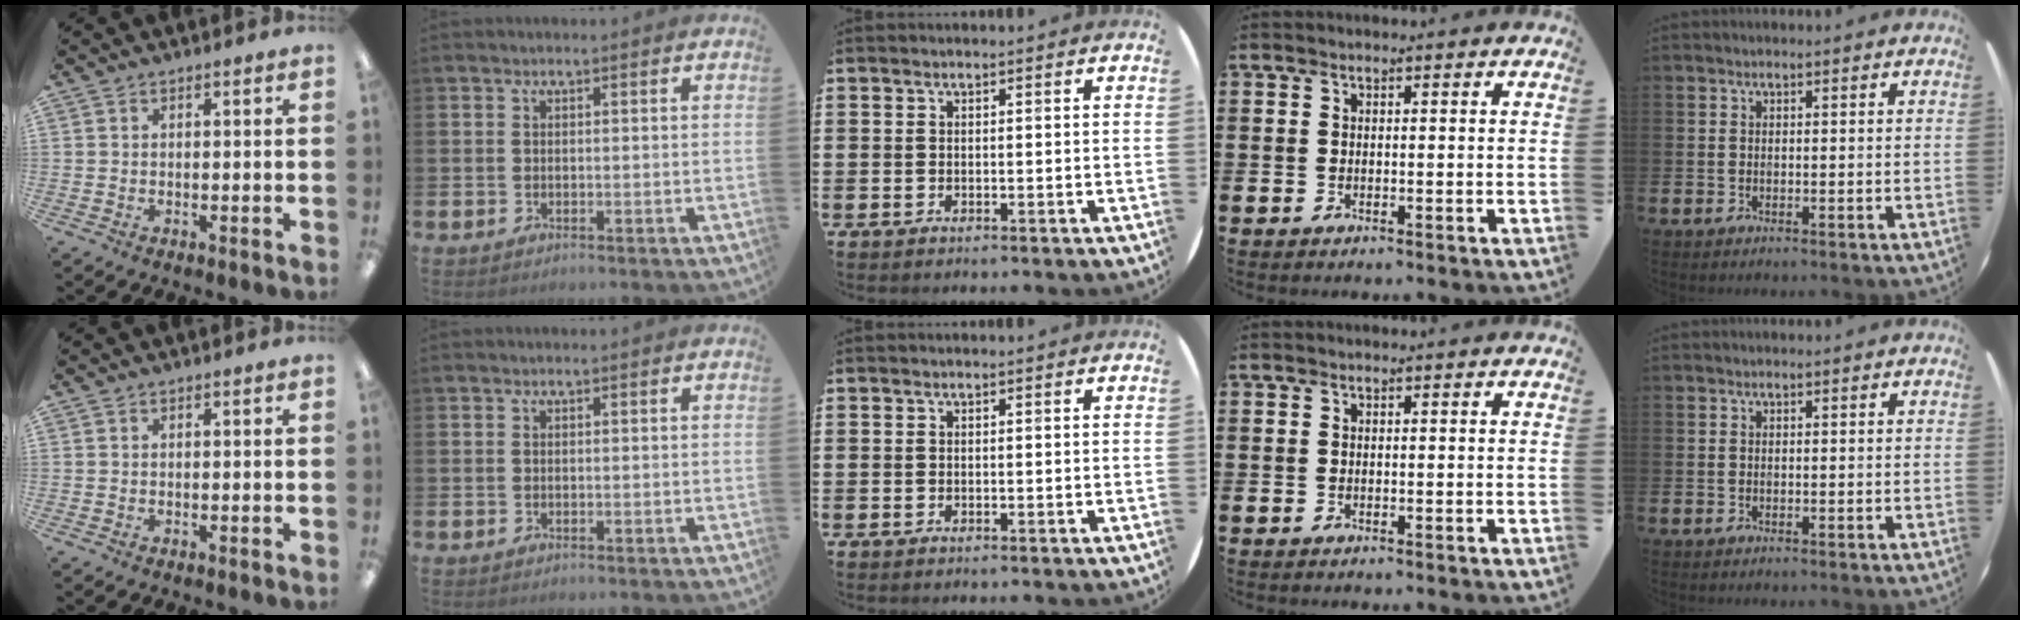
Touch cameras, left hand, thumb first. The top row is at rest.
{}